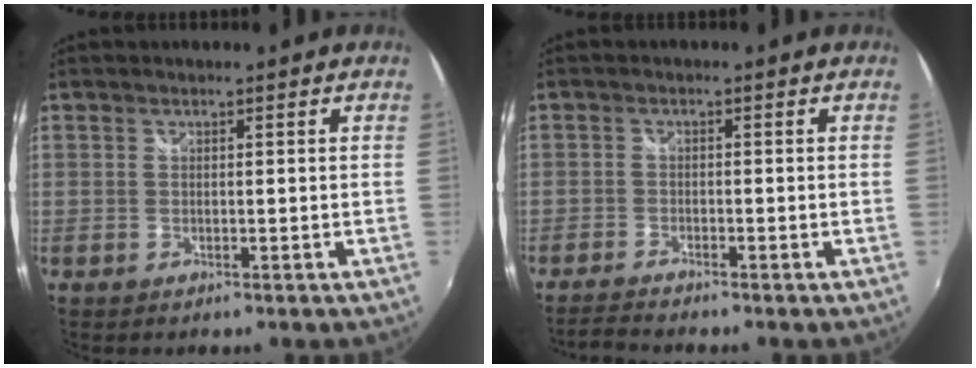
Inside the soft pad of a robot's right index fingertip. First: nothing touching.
{"total": 3.2, "force": [-3.1, 0.1, 0.9], "torque": [-0.034, -0.013, -0.061]}